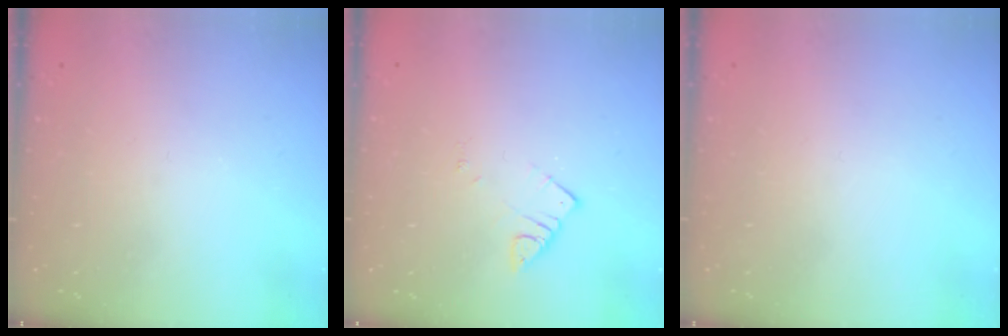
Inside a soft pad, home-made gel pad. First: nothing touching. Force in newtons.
{"total": 2.6, "press": 2.6, "slide": 0.1}
{"total": 1.5, "press": 1.5, "slide": 0.1}